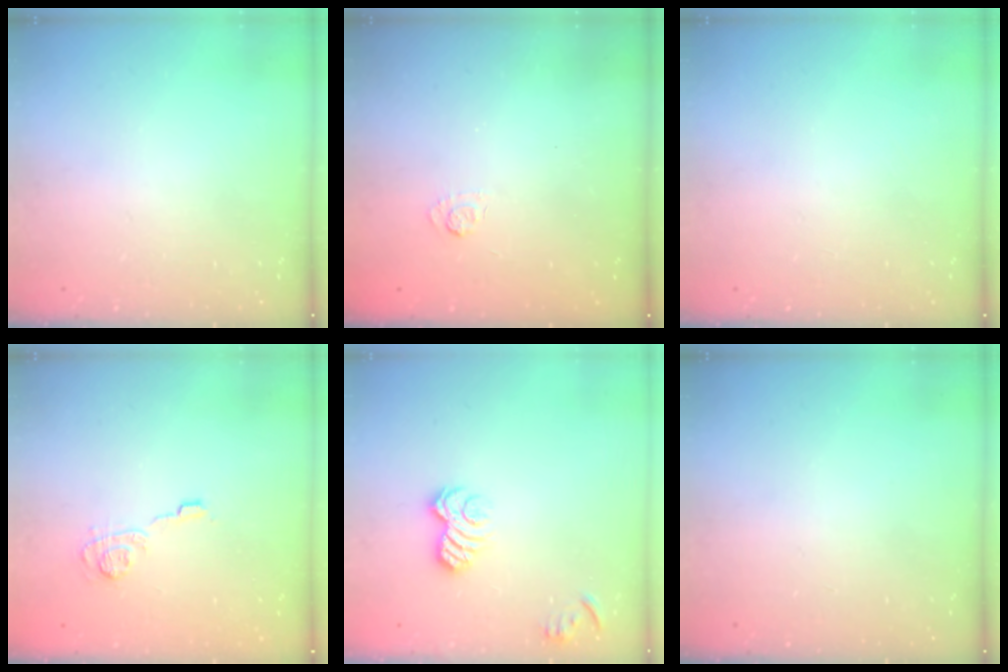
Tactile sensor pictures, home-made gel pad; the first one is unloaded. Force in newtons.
{"total": 2.2, "press": 1.6, "slide": 1.4}
{"total": 0.0}
{"total": 8.8, "press": 8.7, "slide": 0.9}
{"total": 8.1, "press": 8.0, "slide": 0.9}
{"total": 0.0}